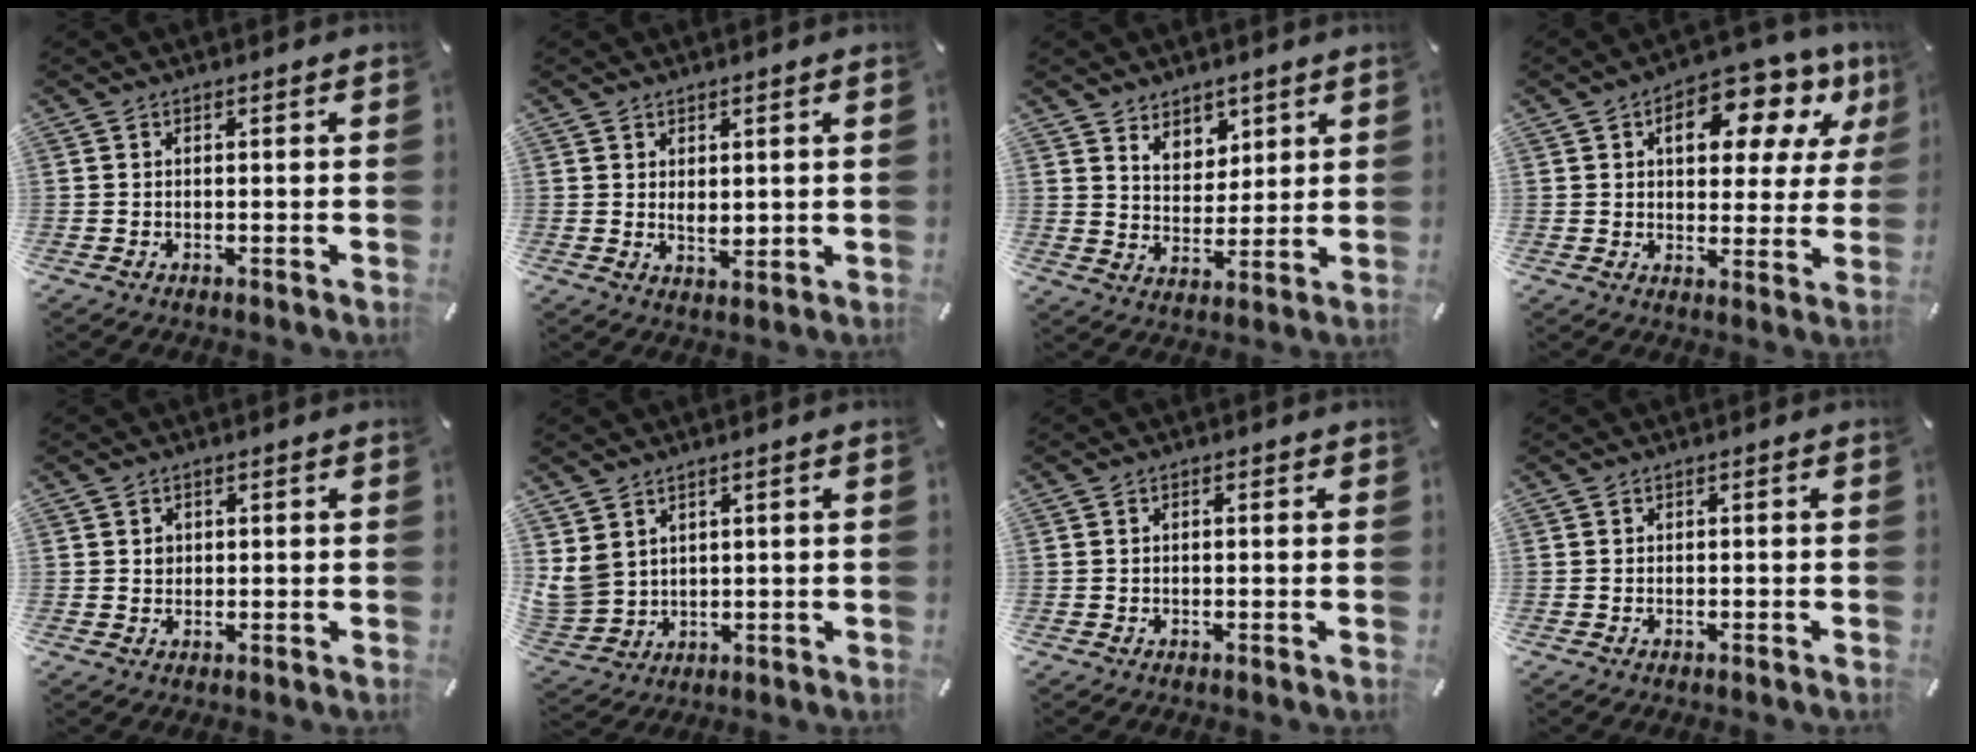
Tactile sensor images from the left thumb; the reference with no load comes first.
{"total": 2.5, "force": [1.3, 1.7, 1.4], "torque": [-0.021, -0.001, 0.023]}
{"total": 6.5, "force": [4.5, 4.7, 0.4], "torque": [-0.002, -0.029, 0.080]}
{"total": 14.5, "force": [6.9, 8.0, 9.9], "torque": [-0.124, -0.030, 0.111]}
{"total": 1.5, "force": [0.3, 1.4, 0.3], "torque": [0.001, 0.002, 0.002]}
{"total": 6.4, "force": [3.0, 5.5, 1.3], "torque": [-0.047, -0.018, 0.057]}
{"total": 0.8, "force": [-0.1, 0.4, 0.6], "torque": [-0.011, 0.003, -0.004]}
{"total": 0.5, "force": [-0.5, 0.1, 0.2], "torque": [-0.005, -0.001, -0.009]}